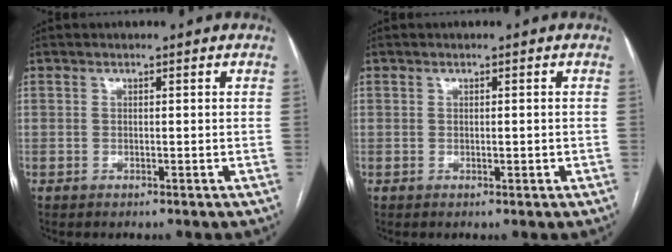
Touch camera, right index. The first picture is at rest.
{"total": 0.7, "force": [-0.1, 0.3, 0.6], "torque": [-0.010, 0.000, 0.001]}